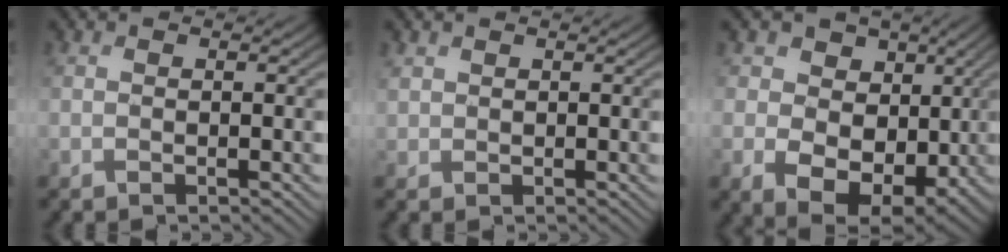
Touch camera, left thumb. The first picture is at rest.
{"total": 1.0, "force": [0.7, 0.6, -0.6], "torque": [0.002, 0.001, 0.022]}
{"total": 8.7, "force": [0.1, 7.4, 4.6], "torque": [-0.089, -0.017, -0.004]}